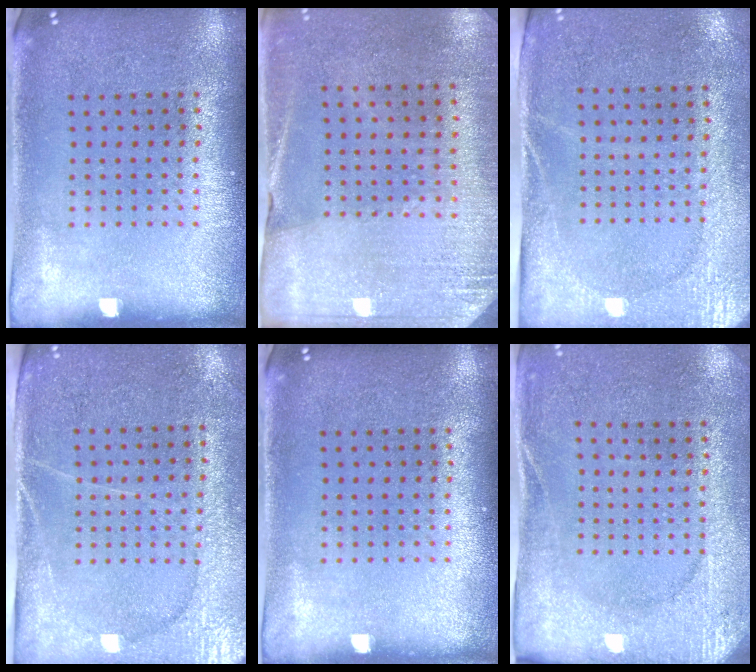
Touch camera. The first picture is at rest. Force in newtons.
{"total": 2.7, "press": 2.6, "slide": 0.9}
{"total": 2.7, "press": 2.3, "slide": 1.4}
{"total": 2.9, "press": 2.7, "slide": 1.2}
{"total": 0.0}
{"total": 2.6, "press": 2.4, "slide": 1.0}